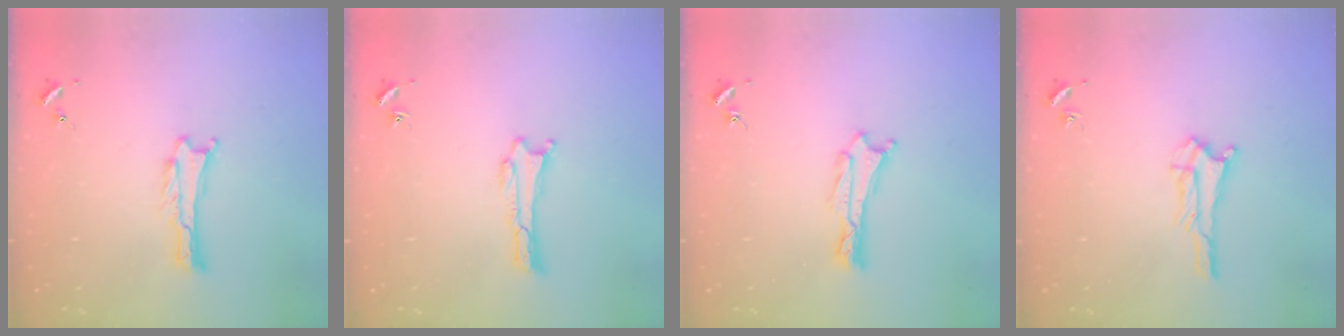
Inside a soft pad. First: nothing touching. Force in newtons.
{"total": 0.0}
{"total": 0.7, "press": 0.6, "slide": 0.2}
{"total": 2.3, "press": 2.2, "slide": 0.2}